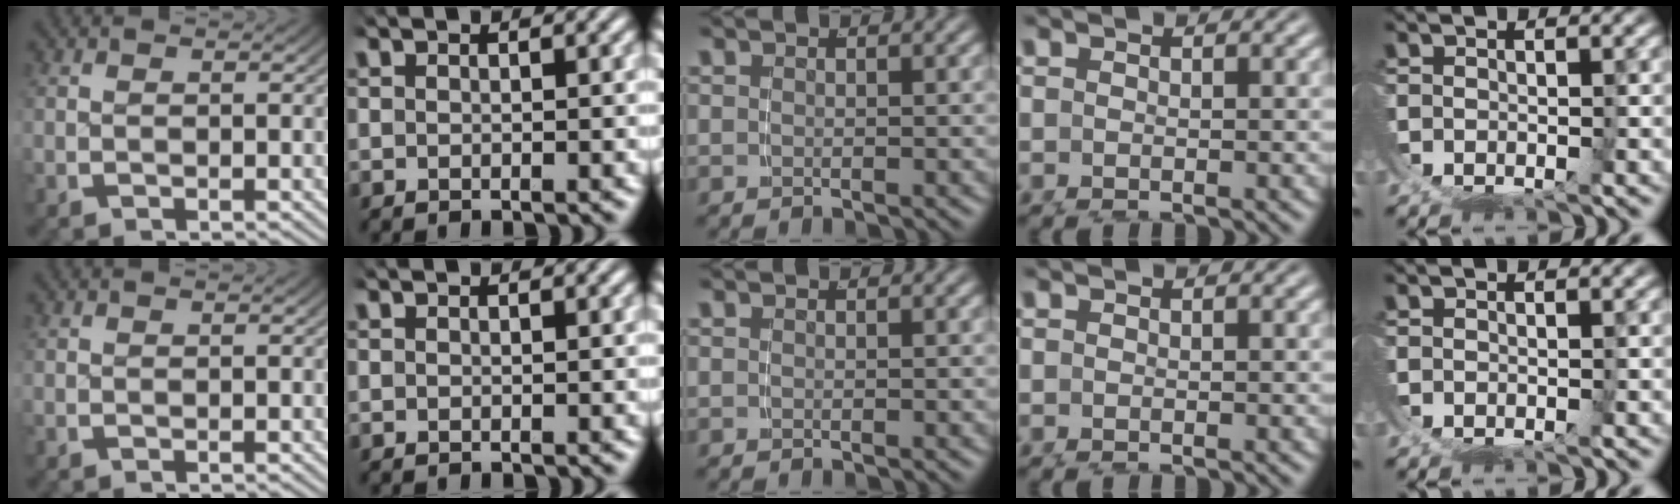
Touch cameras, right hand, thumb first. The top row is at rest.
{}